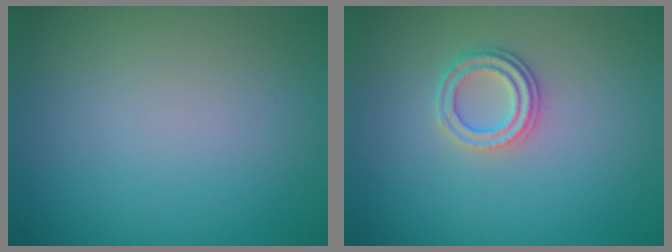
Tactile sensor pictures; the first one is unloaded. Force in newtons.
{"total": 2.3, "press": 2.2, "slide": 0.8}